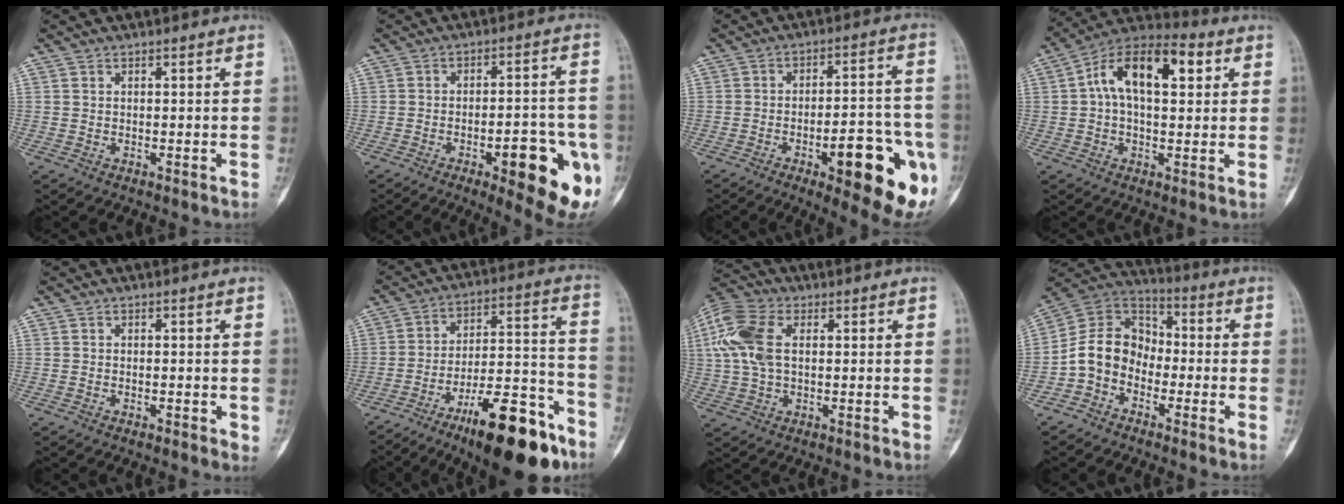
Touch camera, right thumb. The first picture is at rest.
{"total": 16.3, "force": [-5.9, 5.2, 14.3], "torque": [-0.141, 0.020, -0.063]}
{"total": 19.2, "force": [-7.2, 6.0, 16.7], "torque": [-0.168, 0.025, -0.082]}
{"total": 15.2, "force": [3.7, 7.9, 12.4], "torque": [-0.193, 0.030, 0.055]}
{"total": 1.5, "force": [-0.2, 0.6, 1.3], "torque": [-0.019, -0.003, -0.002]}
{"total": 21.8, "force": [-13.8, 6.9, 15.4], "torque": [-0.208, 0.090, -0.214]}
{"total": 12.2, "force": [2.5, 7.3, 9.5], "torque": [-0.225, 0.019, 0.046]}
{"total": 10.8, "force": [-3.2, 8.5, 5.7], "torque": [-0.086, 0.061, -0.076]}